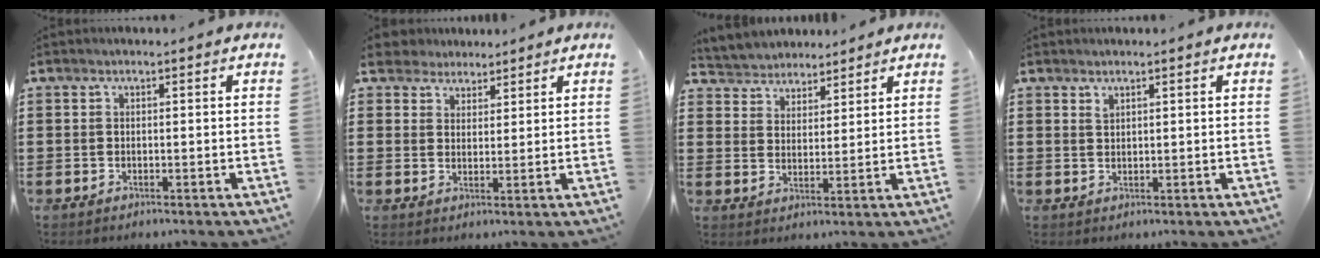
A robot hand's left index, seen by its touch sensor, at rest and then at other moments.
{"total": 3.5, "force": [2.9, 1.9, -0.2], "torque": [-0.014, 0.006, 0.055]}
{"total": 3.9, "force": [3.6, 1.4, -0.8], "torque": [-0.007, -0.012, 0.064]}
{"total": 1.1, "force": [0.9, 0.4, 0.5], "torque": [-0.013, 0.002, 0.017]}